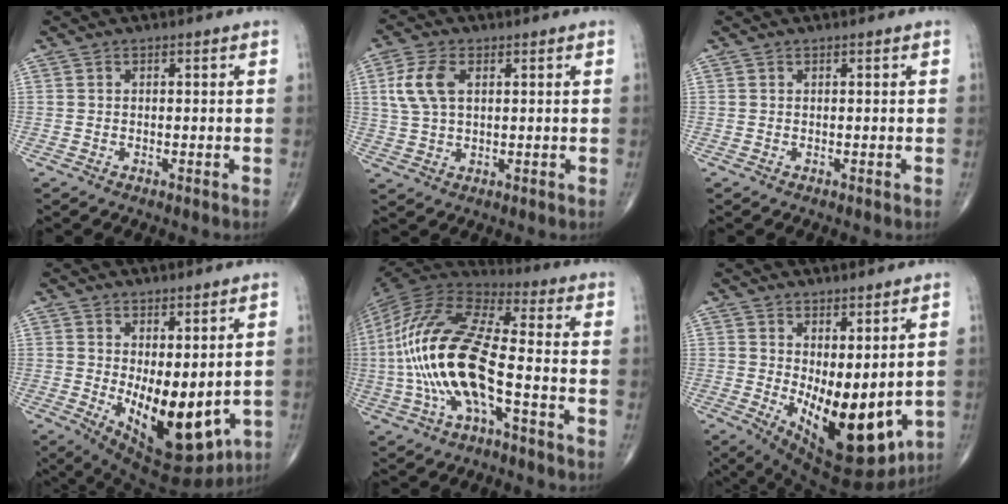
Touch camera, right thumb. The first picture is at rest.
{"total": 7.5, "force": [2.0, 4.3, 5.8], "torque": [-0.130, 0.005, 0.041]}
{"total": 0.0}
{"total": 14.5, "force": [-1.1, 6.6, 12.9], "torque": [-0.182, -0.030, 0.008]}
{"total": 21.3, "force": [-4.3, 7.5, 19.5], "torque": [-0.424, 0.035, -0.079]}
{"total": 15.7, "force": [-0.5, 7.0, 14.0], "torque": [-0.204, -0.037, 0.020]}